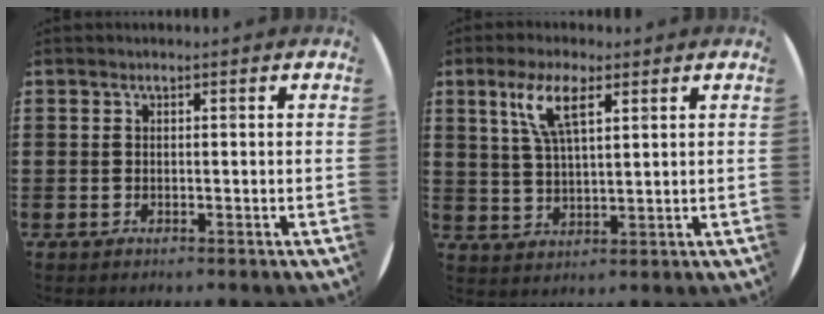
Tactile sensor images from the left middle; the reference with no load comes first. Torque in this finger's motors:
{"motor_torque": [1.63, -0.51, 0.31, 0.21]}